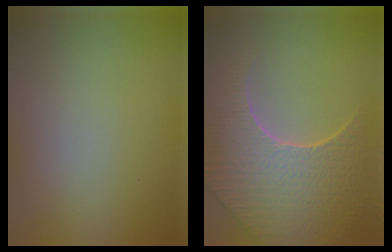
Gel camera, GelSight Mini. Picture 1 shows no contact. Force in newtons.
{"total": 9.0, "press": 6.4, "slide": 6.4}